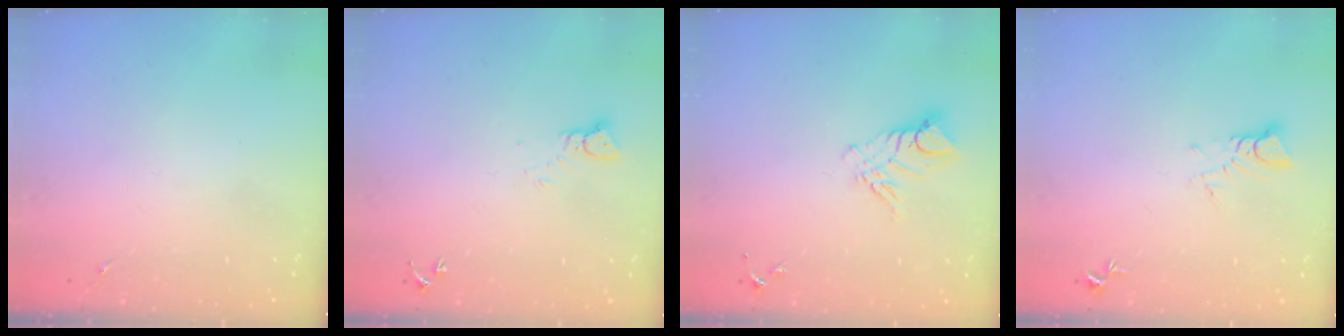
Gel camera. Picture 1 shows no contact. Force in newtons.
{"total": 2.6, "press": 2.6, "slide": 0.1}
{"total": 9.4, "press": 9.4, "slide": 0.9}
{"total": 4.0, "press": 4.0, "slide": 0.3}